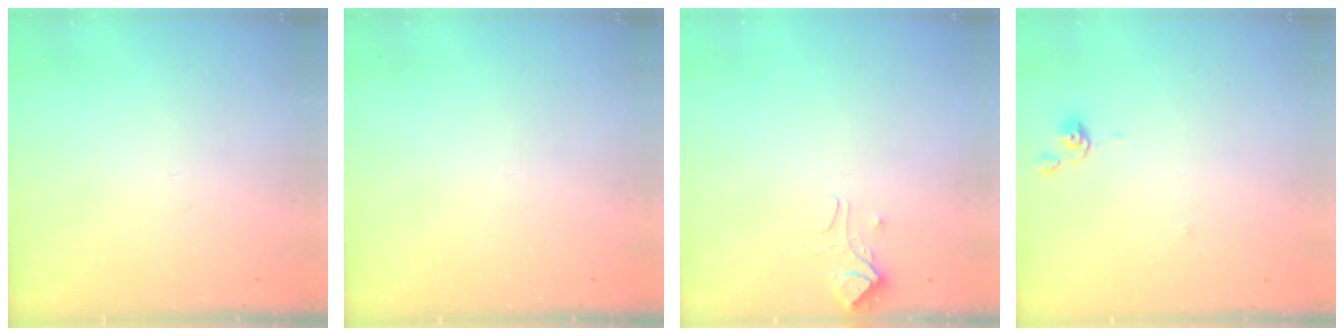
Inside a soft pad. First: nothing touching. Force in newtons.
{"total": 0.0}
{"total": 0.9, "press": 0.5, "slide": 0.8}
{"total": 0.0}